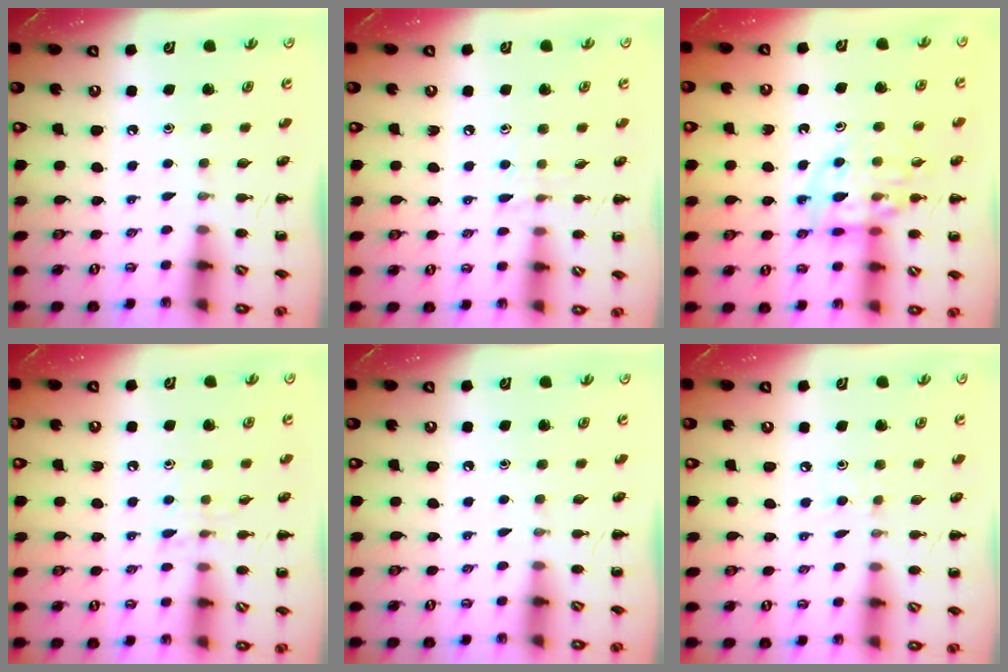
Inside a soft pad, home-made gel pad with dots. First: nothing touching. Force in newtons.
{"total": 5.4, "press": 5.2, "slide": 1.6}
{"total": 12.1, "press": 12.0, "slide": 2.1}
{"total": 5.8, "press": 5.7, "slide": 1.0}
{"total": 0.0}
{"total": 2.5, "press": 2.3, "slide": 0.9}